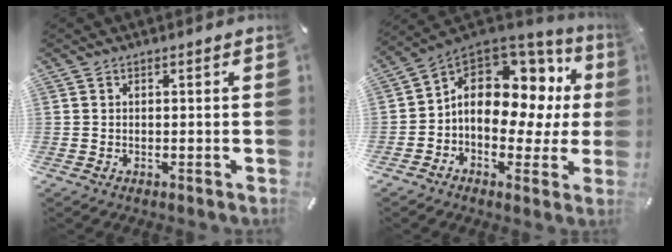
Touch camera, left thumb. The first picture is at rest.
{"total": 12.4, "force": [2.6, 9.1, 8.0], "torque": [-0.130, -0.026, 0.043]}